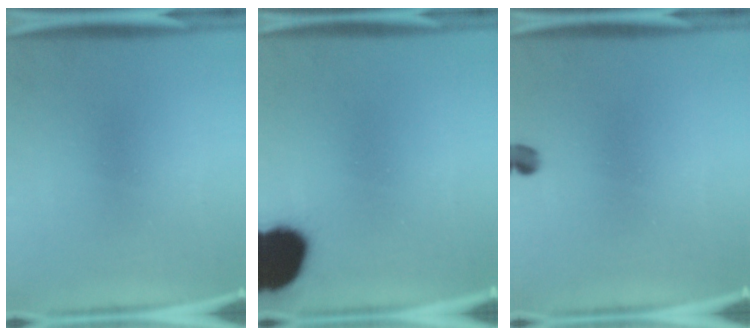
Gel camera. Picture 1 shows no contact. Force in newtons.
{"total": 18.1}
{"total": 2.0}